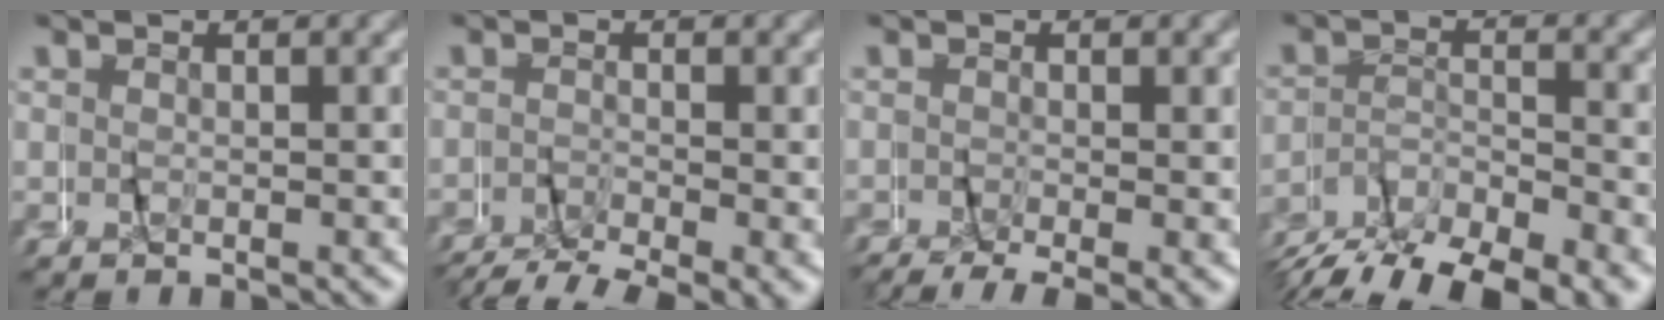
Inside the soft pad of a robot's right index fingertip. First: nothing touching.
{"total": 4.6, "force": [-3.6, 1.7, 2.2], "torque": [-0.028, -0.013, -0.056]}
{"total": 4.2, "force": [-3.0, 1.5, 2.6], "torque": [-0.033, -0.012, -0.042]}
{"total": 6.3, "force": [-5.5, 1.3, 2.8], "torque": [-0.035, 0.003, -0.099]}